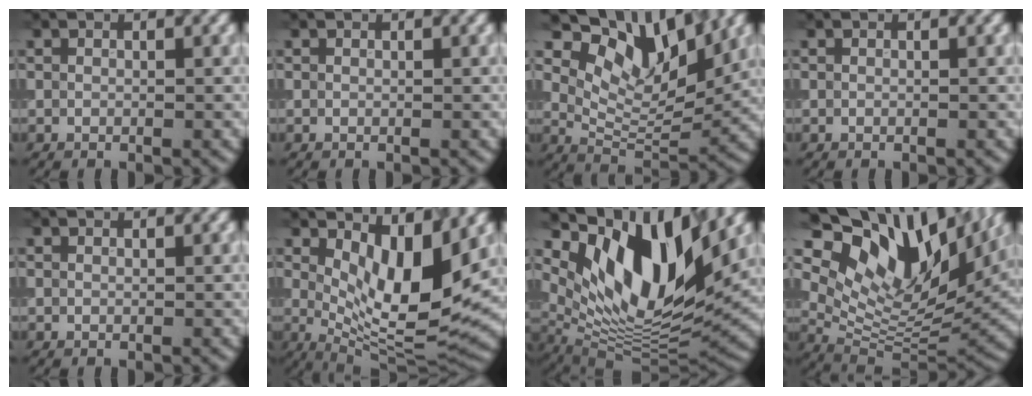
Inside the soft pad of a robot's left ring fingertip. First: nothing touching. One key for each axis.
{"total": 0.0}
{"total": 8.8, "fx": 4.9, "fy": 4.2, "fz": 6.0, "tx": -0.096, "ty": -0.003, "tz": 0.088}
{"total": 0.0}
{"total": 0.0}
{"total": 9.9, "fx": 2.6, "fy": 3.6, "fz": 8.9, "tx": -0.142, "ty": -0.023, "tz": 0.049}
{"total": 13.0, "fx": 6.7, "fy": 4.9, "fz": 10.1, "tx": -0.175, "ty": -0.008, "tz": 0.129}
{"total": 15.2, "fx": 8.3, "fy": 7.2, "fz": 10.6, "tx": -0.204, "ty": 0.022, "tz": 0.157}